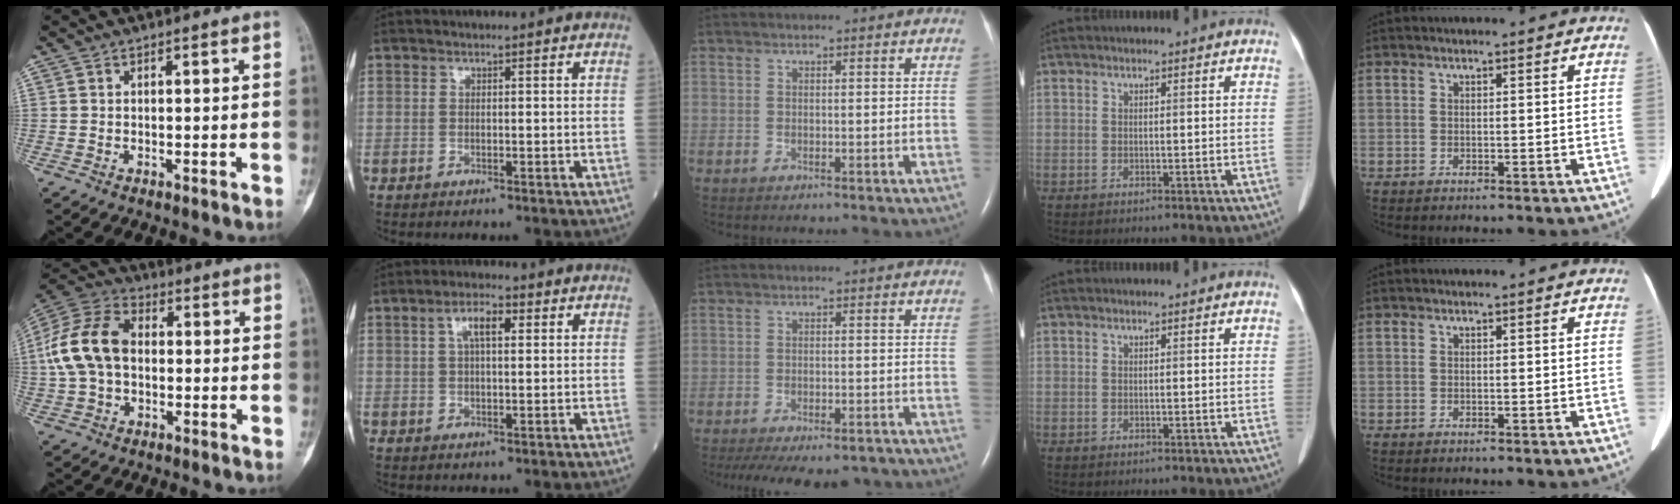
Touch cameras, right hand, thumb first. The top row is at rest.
{"thumb": {"total": 14.1, "force": [0.3, 9.7, 10.2], "torque": [-0.202, 0.034, -0.003]}, "index": {"total": 4.6, "force": [1.6, 1.4, 4.1], "torque": [-0.078, 0.012, 0.029]}, "middle": {"total": 15.4, "force": [-12.6, 5.5, 7.0], "torque": [-0.153, -0.012, -0.162]}}